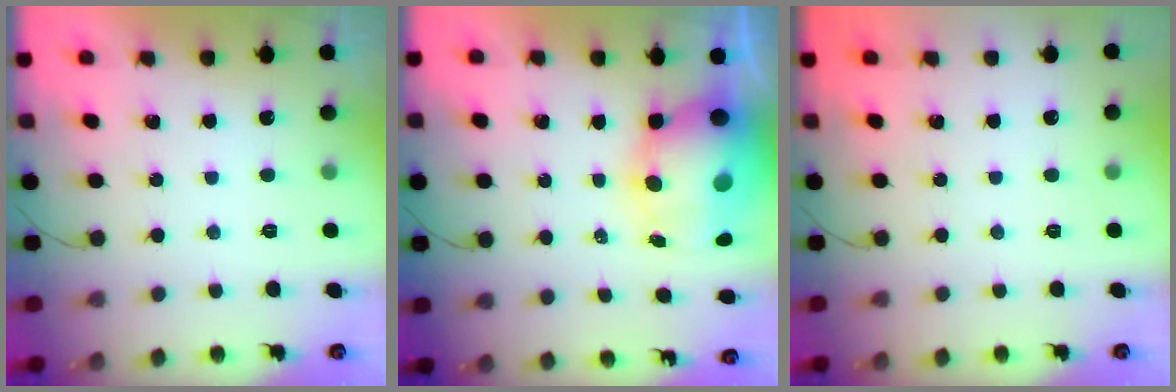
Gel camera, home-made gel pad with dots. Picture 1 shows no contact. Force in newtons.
{"total": 12.5, "press": 12.1, "slide": 3.1}
{"total": 0.0}